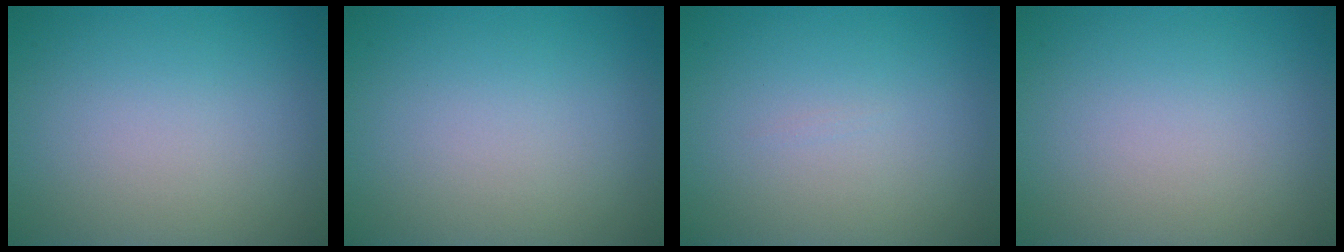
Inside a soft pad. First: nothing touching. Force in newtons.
{"total": 0.0}
{"total": 0.0}
{"total": 0.0}